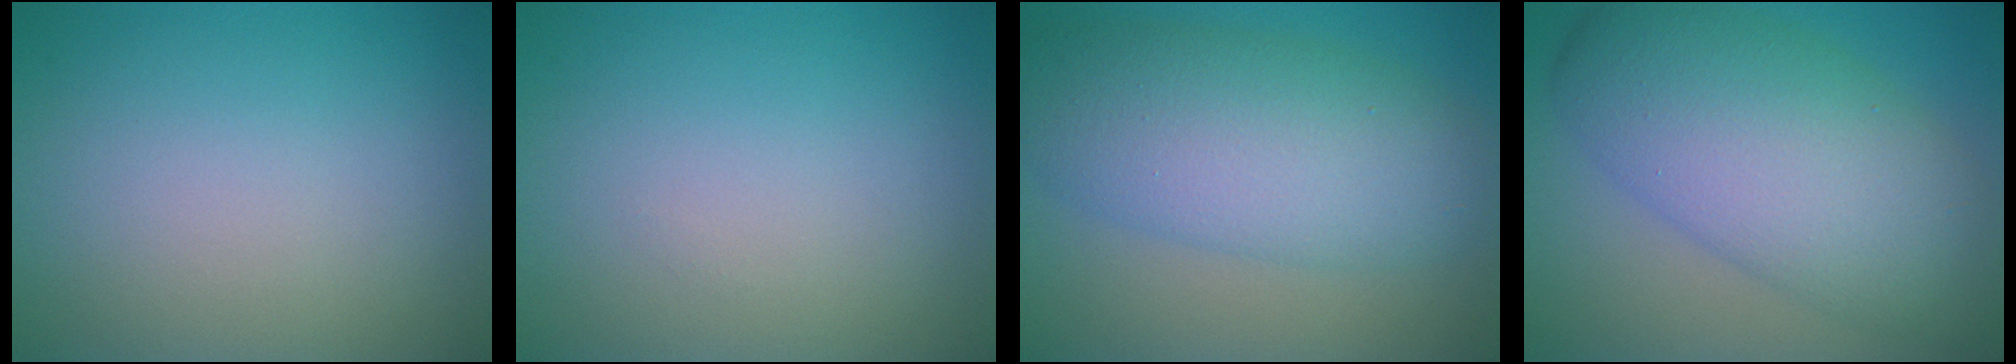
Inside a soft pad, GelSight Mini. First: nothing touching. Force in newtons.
{"total": 0.0}
{"total": 8.4, "press": 8.4, "slide": 0.0}
{"total": 10.1, "press": 10.1, "slide": 0.5}